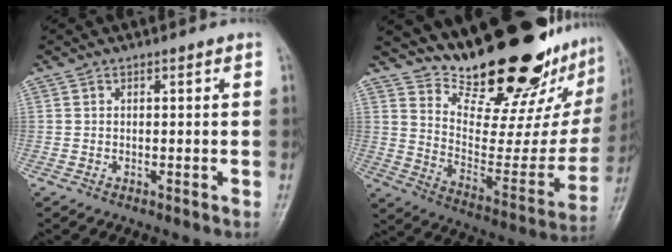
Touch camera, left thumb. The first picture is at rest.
{"total": 28.5, "force": [22.6, 8.5, 15.1], "torque": [-0.196, -0.150, 0.328]}